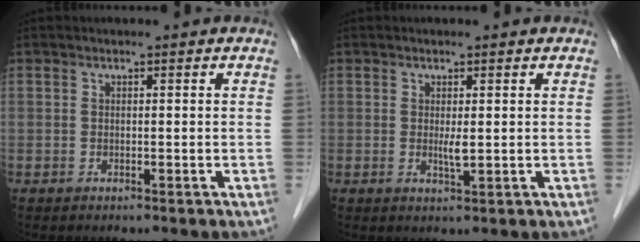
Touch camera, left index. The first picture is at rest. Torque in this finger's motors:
{"motor_torque": [0.31, 0.41, 0.04, 0.01]}